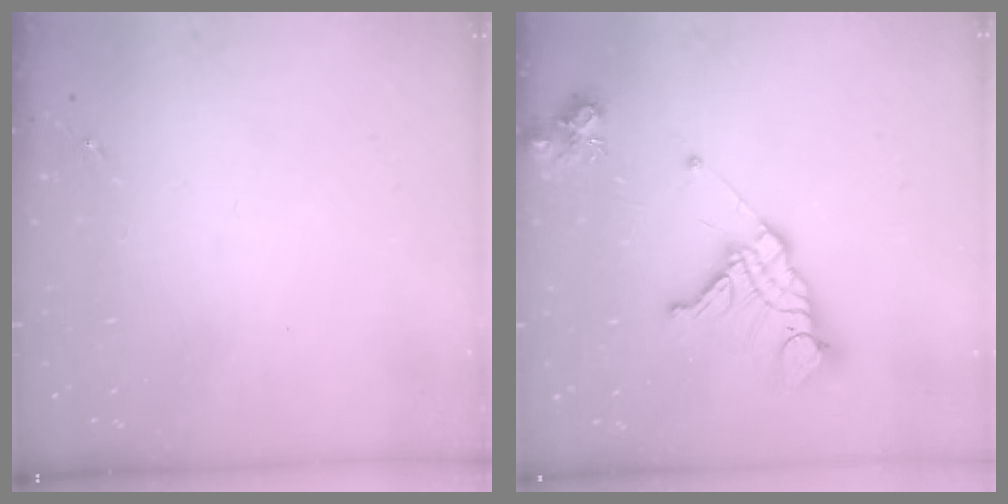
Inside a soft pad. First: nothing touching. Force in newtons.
{"total": 15.8, "press": 15.7, "slide": 1.7}